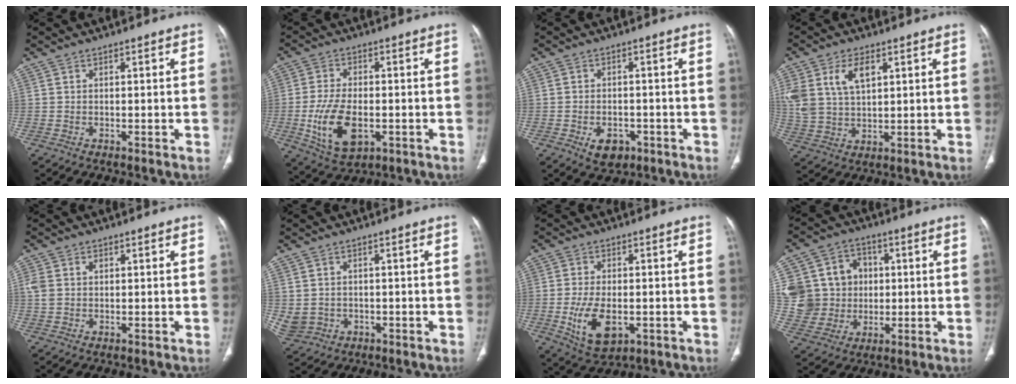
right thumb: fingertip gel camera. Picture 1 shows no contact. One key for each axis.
{"total": 12.0, "fx": -2.7, "fy": 6.6, "fz": 9.6, "tx": -0.180, "ty": -0.002, "tz": -0.037}
{"total": 5.3, "fx": -2.4, "fy": 3.5, "fz": 3.1, "tx": -0.041, "ty": 0.010, "tz": -0.028}
{"total": 11.6, "fx": 4.5, "fy": 6.9, "fz": 8.1, "tx": -0.165, "ty": -0.006, "tz": 0.098}
{"total": 3.5, "fx": 0.8, "fy": 2.6, "fz": 2.3, "tx": -0.056, "ty": 0.010, "tz": 0.022}
{"total": 7.9, "fx": -1.1, "fy": 7.0, "fz": 3.5, "tx": -0.100, "ty": 0.007, "tz": 0.002}
{"total": 9.8, "fx": -2.2, "fy": 5.4, "fz": 7.8, "tx": -0.143, "ty": -0.006, "tz": -0.026}
{"total": 16.1, "fx": 1.8, "fy": 14.5, "fz": 6.6, "tx": -0.098, "ty": 0.027, "tz": 0.049}